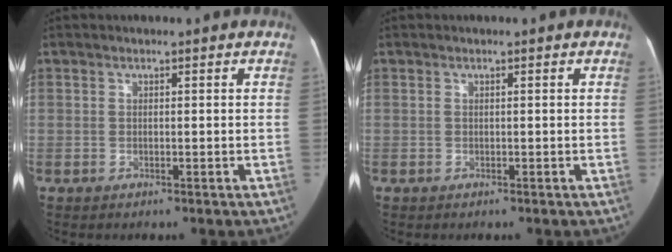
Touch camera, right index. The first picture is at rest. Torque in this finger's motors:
{"motor_torque": [0.07, 0.01, 0.01, 0.01]}